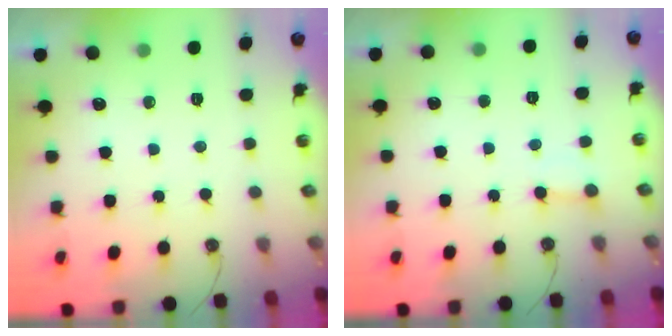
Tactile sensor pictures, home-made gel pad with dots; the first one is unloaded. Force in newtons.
{"total": 2.4, "press": 2.4, "slide": 0.1}